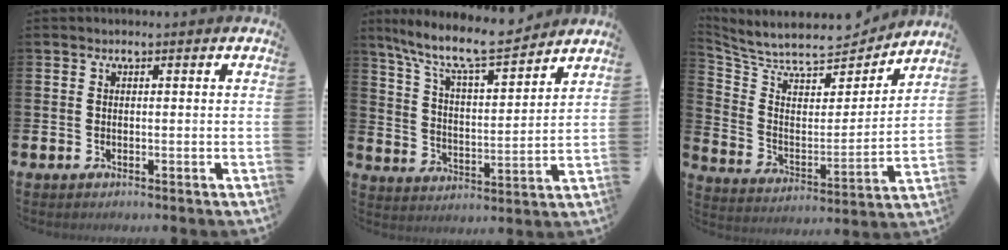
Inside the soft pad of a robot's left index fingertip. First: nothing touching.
{"total": 10.3, "force": [9.1, 1.6, 4.4], "torque": [-0.118, -0.055, 0.157]}
{"total": 7.7, "force": [7.2, 1.9, 1.9], "torque": [-0.083, -0.059, 0.122]}